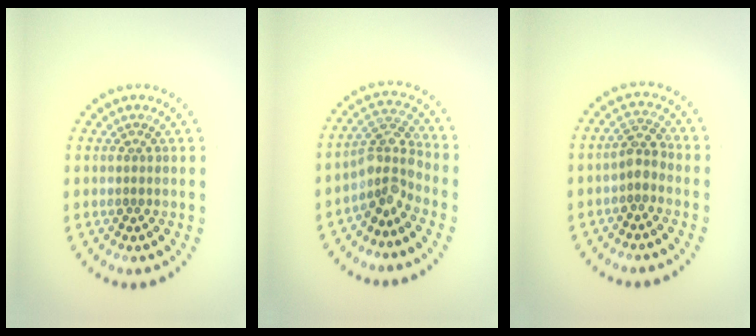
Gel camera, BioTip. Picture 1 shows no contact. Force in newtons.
{"total": 3.5, "press": 2.5, "slide": 2.4}
{"total": 1.8, "press": 1.6, "slide": 0.9}